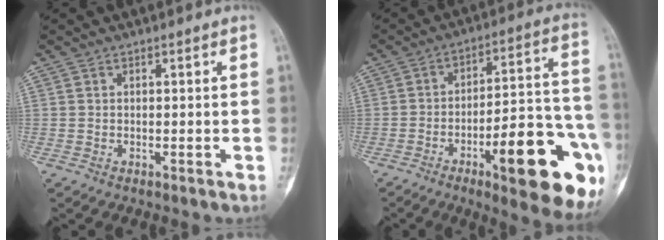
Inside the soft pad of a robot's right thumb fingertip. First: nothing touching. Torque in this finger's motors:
{"motor_torque": [0.21, 0.84, 0.96, -0.98, 0.16]}